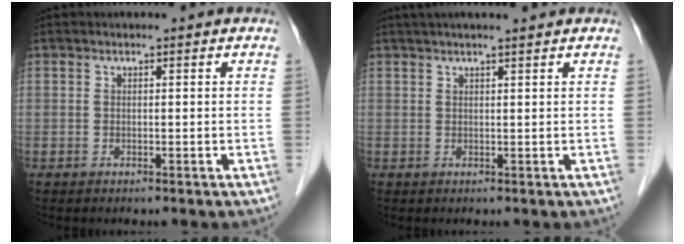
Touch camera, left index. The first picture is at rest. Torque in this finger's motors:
{"motor_torque": [0.35, -0.42, 0.16, 0.02]}